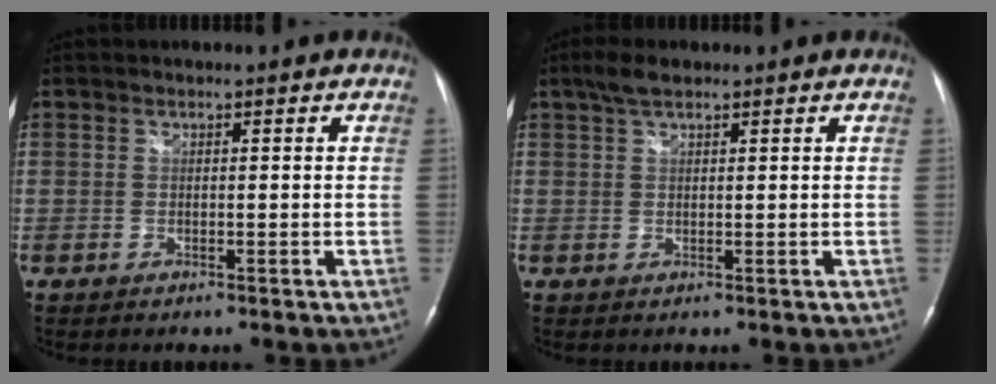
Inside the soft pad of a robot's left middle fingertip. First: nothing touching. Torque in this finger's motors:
{"motor_torque": [0.38, 0.23, -0.10, 0.02]}